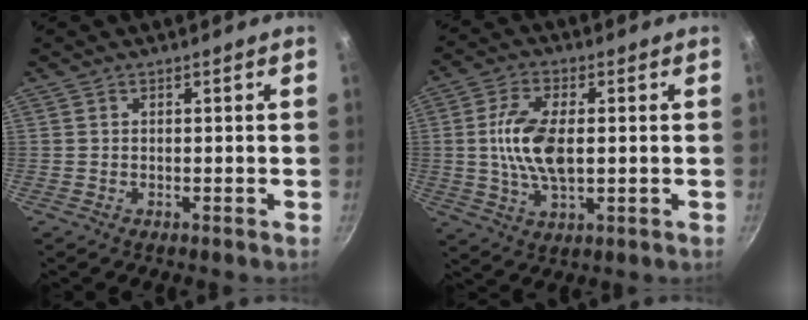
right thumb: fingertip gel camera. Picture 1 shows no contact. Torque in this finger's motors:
{"motor_torque": [1.68, 1.77, 1.33, -0.54, 0.16]}